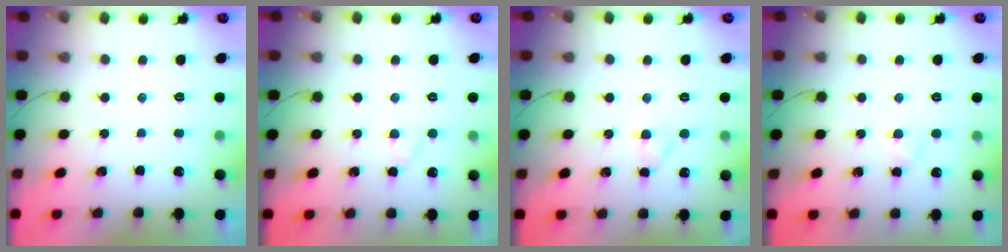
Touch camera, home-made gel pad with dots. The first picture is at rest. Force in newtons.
{"total": 2.0, "press": 1.8, "slide": 0.9}
{"total": 2.8, "press": 2.5, "slide": 1.2}
{"total": 3.2, "press": 3.0, "slide": 1.2}